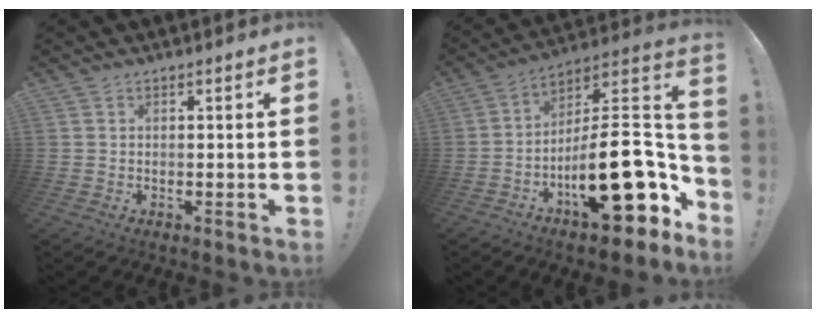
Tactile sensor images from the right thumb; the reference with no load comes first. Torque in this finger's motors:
{"motor_torque": [2.48, 2.53, 1.47, -1.30, 0.62]}